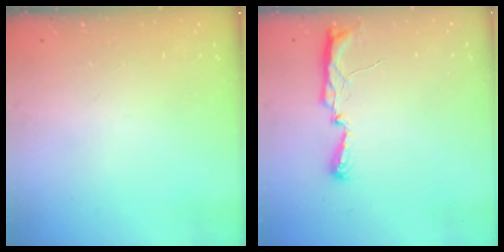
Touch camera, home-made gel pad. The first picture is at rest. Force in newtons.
{"total": 6.4, "press": 6.3, "slide": 0.8}